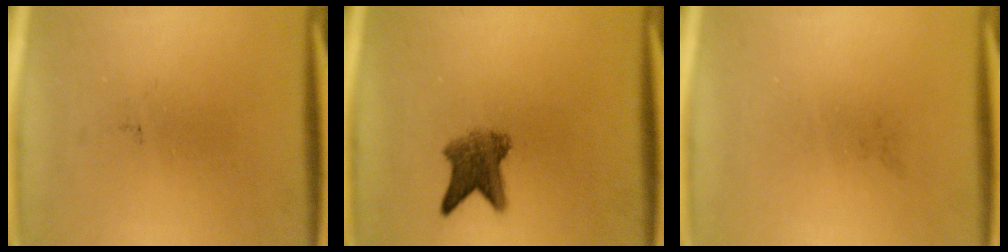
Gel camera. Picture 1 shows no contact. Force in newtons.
{"total": 5.2}
{"total": 0.0}